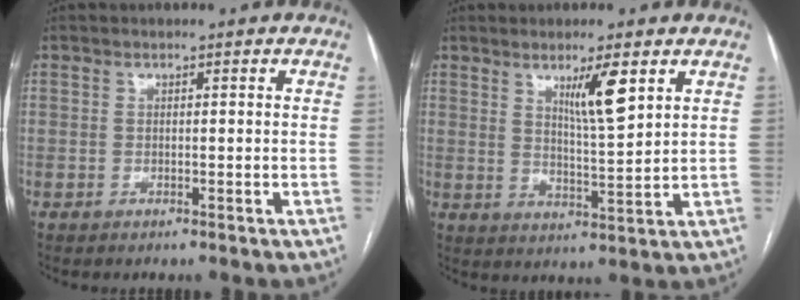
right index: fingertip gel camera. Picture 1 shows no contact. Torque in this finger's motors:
{"motor_torque": [0.28, 0.20, 0.13, 0.08]}